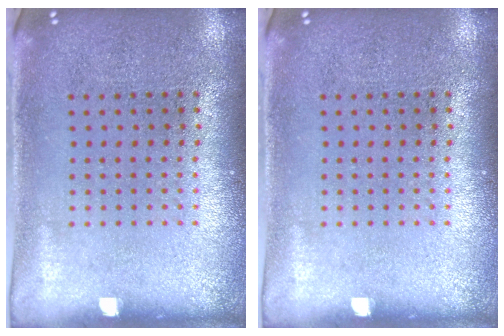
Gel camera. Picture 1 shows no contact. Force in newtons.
{"total": 0.0}